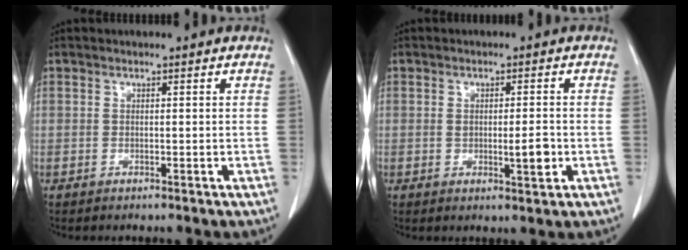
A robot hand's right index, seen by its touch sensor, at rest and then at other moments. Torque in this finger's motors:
{"motor_torque": [0.09, 0.03, 0.01, 0.01]}